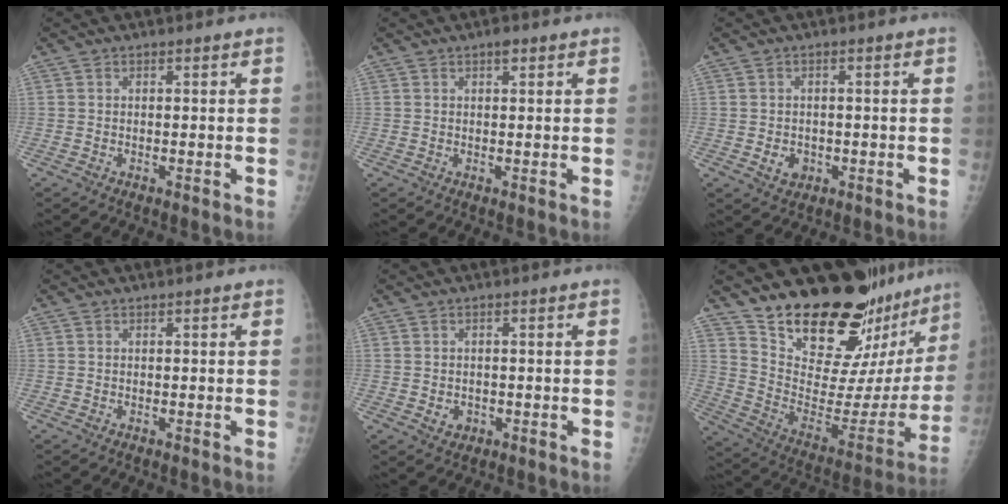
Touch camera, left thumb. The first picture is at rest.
{"total": 1.4, "force": [0.8, 0.6, 0.9], "torque": [-0.008, 0.000, 0.009]}
{"total": 3.3, "force": [-0.8, 2.7, 1.6], "torque": [-0.013, 0.002, -0.004]}
{"total": 0.0}
{"total": 2.5, "force": [-0.5, 2.1, 1.1], "torque": [-0.007, 0.002, 0.000]}
{"total": 27.5, "force": [23.0, 8.8, 12.3], "torque": [-0.151, -0.172, 0.333]}